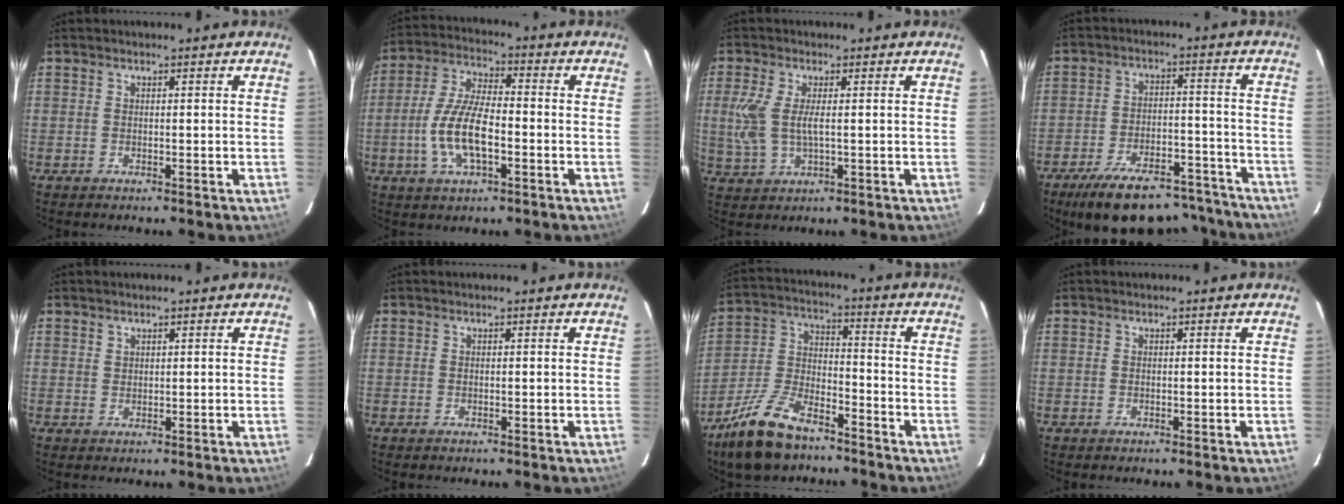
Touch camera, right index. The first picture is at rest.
{"total": 11.4, "force": [-3.2, 4.1, 10.2], "torque": [-0.211, 0.001, -0.062]}
{"total": 6.8, "force": [0.3, 2.8, 6.2], "torque": [-0.142, -0.002, 0.012]}
{"total": 21.3, "force": [-17.8, 7.3, 9.0], "torque": [-0.166, 0.013, -0.235]}
{"total": 0.9, "force": [0.7, 0.4, 0.0], "torque": [0.001, 0.002, 0.014]}
{"total": 0.0}
{"total": 15.2, "force": [-11.0, 6.3, 8.4], "torque": [-0.189, -0.003, -0.206]}
{"total": 0.0}